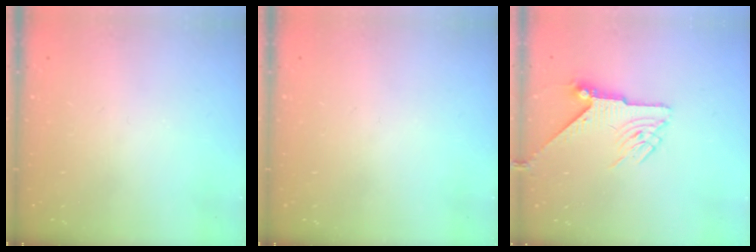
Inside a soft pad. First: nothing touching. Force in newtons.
{"total": 0.0}
{"total": 6.4, "press": 6.4, "slide": 0.1}